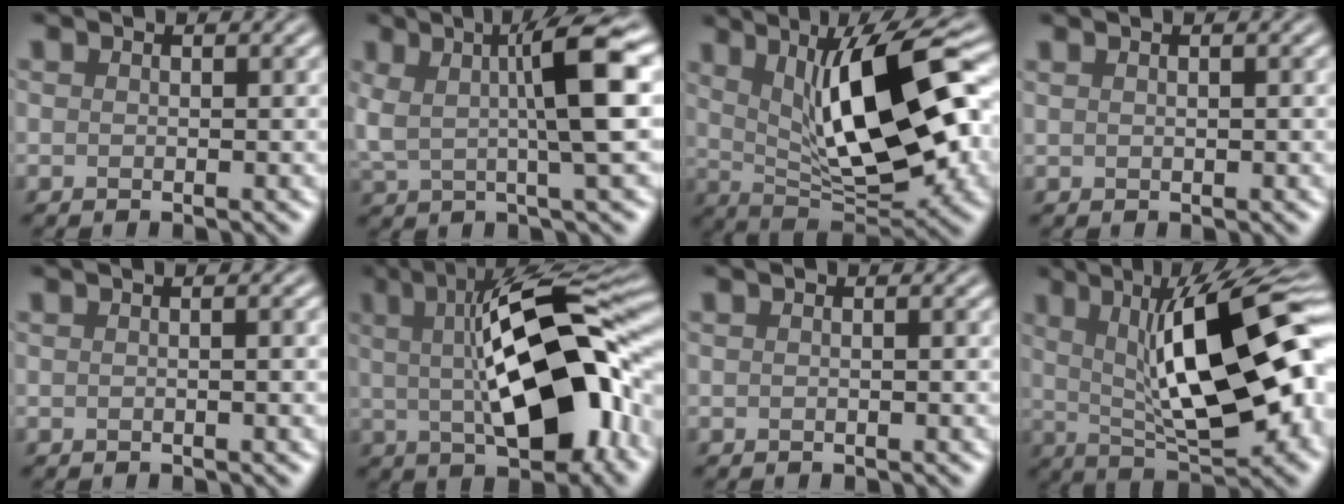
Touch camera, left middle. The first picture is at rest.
{"total": 7.2, "force": [1.4, 1.3, 7.0], "torque": [-0.118, 0.009, 0.023]}
{"total": 12.4, "force": [2.7, 4.2, 11.3], "torque": [-0.174, 0.009, 0.042]}
{"total": 1.1, "force": [0.6, 0.5, 0.8], "torque": [-0.009, 0.002, 0.003]}
{"total": 2.8, "force": [0.5, 1.3, 2.4], "torque": [-0.011, 0.009, -0.017]}
{"total": 14.5, "force": [1.0, 5.5, 13.4], "torque": [-0.185, 0.016, 0.007]}
{"total": 1.4, "force": [0.5, 0.7, 1.0], "torque": [-0.003, 0.003, -0.011]}
{"total": 15.2, "force": [2.1, 5.1, 14.1], "torque": [-0.199, 0.012, 0.025]}